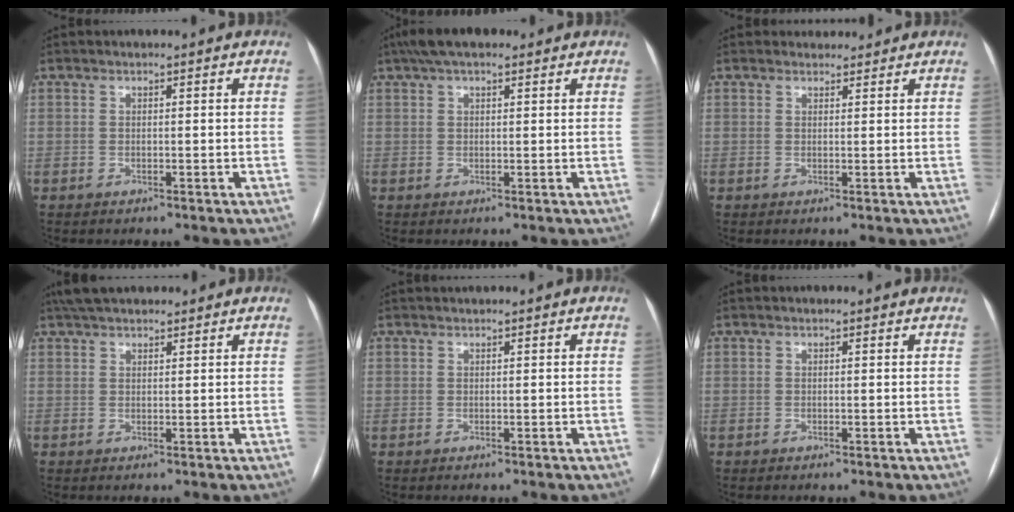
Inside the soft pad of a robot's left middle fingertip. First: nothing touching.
{"total": 6.2, "force": [4.4, 2.1, 3.8], "torque": [-0.069, 0.039, 0.076]}
{"total": 1.8, "force": [1.7, 0.8, -0.2], "torque": [0.002, 0.010, 0.023]}
{"total": 6.8, "force": [5.7, 2.1, 3.0], "torque": [-0.046, 0.039, 0.100]}
{"total": 0.7, "force": [0.7, 0.0, 0.1], "torque": [-0.006, 0.013, 0.016]}
{"total": 1.0, "force": [0.9, 0.3, 0.0], "torque": [-0.010, 0.003, 0.004]}